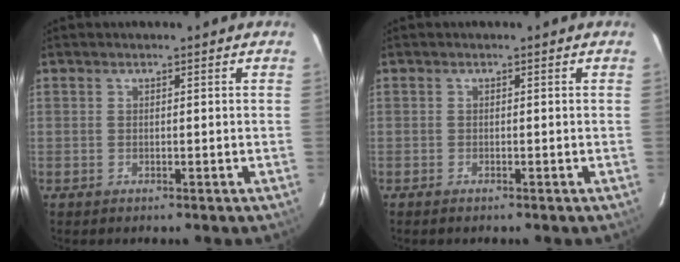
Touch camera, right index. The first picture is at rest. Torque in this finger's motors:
{"motor_torque": [-0.10, -0.22, -0.02, 0.00]}